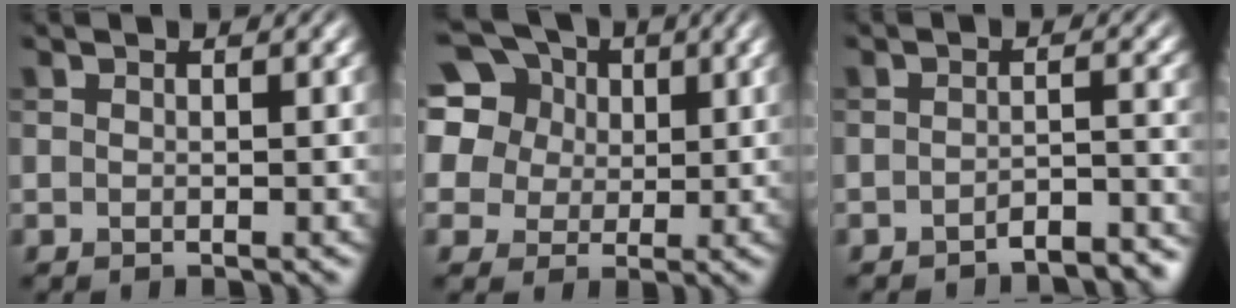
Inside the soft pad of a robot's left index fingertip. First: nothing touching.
{"total": 15.7, "force": [7.7, 11.8, 6.9], "torque": [-0.189, 0.051, 0.128]}
{"total": 3.5, "force": [-3.2, 0.6, 1.3], "torque": [-0.019, 0.003, -0.042]}